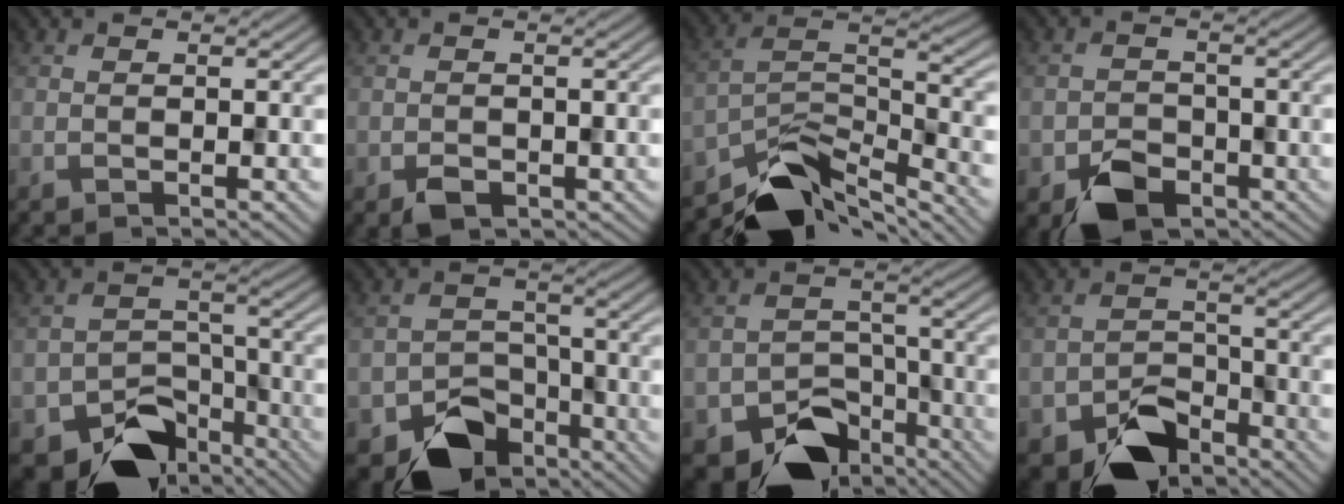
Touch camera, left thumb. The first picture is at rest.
{"total": 1.9, "force": [-0.9, 1.3, 0.9], "torque": [-0.017, -0.008, -0.018]}
{"total": 10.6, "force": [-7.8, 4.0, 5.9], "torque": [-0.098, -0.016, -0.147]}
{"total": 5.1, "force": [-3.0, 3.4, 2.3], "torque": [-0.038, -0.011, -0.060]}
{"total": 9.9, "force": [-6.9, 5.7, 4.4], "torque": [-0.068, -0.021, -0.110]}
{"total": 9.1, "force": [-5.7, 6.0, 3.8], "torque": [-0.061, -0.021, -0.099]}
{"total": 9.8, "force": [-6.6, 6.0, 4.2], "torque": [-0.064, -0.022, -0.105]}
{"total": 7.9, "force": [-5.6, 4.2, 3.5], "torque": [-0.059, -0.013, -0.105]}